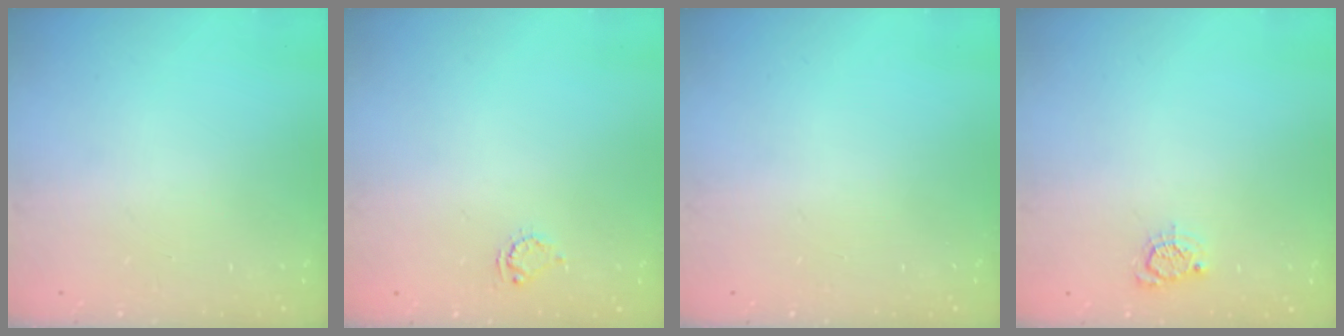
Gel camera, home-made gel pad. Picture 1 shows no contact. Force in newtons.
{"total": 4.1, "press": 4.1, "slide": 0.2}
{"total": 0.0}
{"total": 3.3, "press": 3.3, "slide": 0.4}